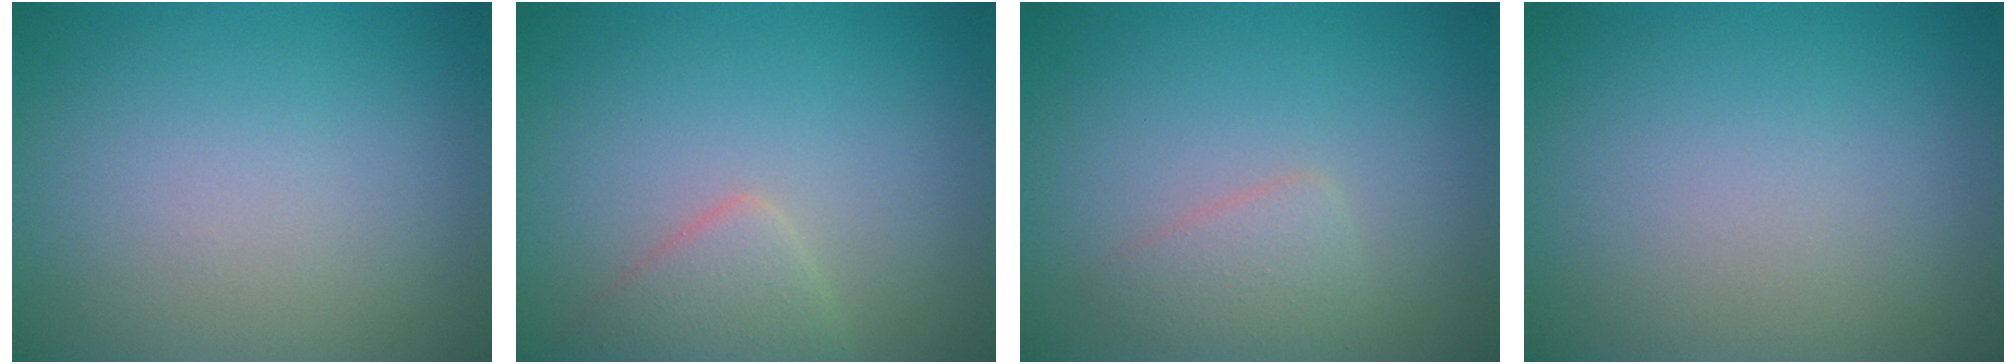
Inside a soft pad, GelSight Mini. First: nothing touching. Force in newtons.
{"total": 2.3, "press": 2.3, "slide": 0.0}
{"total": 1.9, "press": 1.9, "slide": 0.0}
{"total": 0.0}